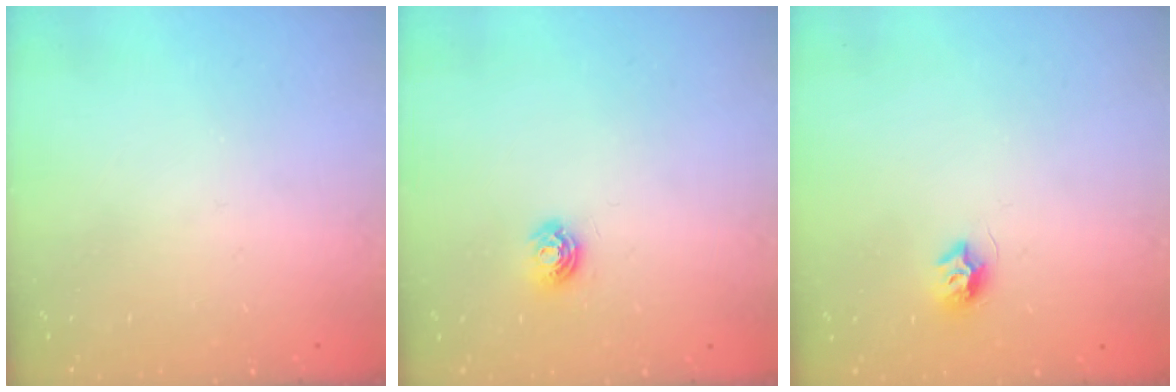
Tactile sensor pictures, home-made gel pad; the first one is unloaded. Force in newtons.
{"total": 5.0, "press": 5.0, "slide": 0.6}
{"total": 7.4, "press": 7.4, "slide": 0.4}